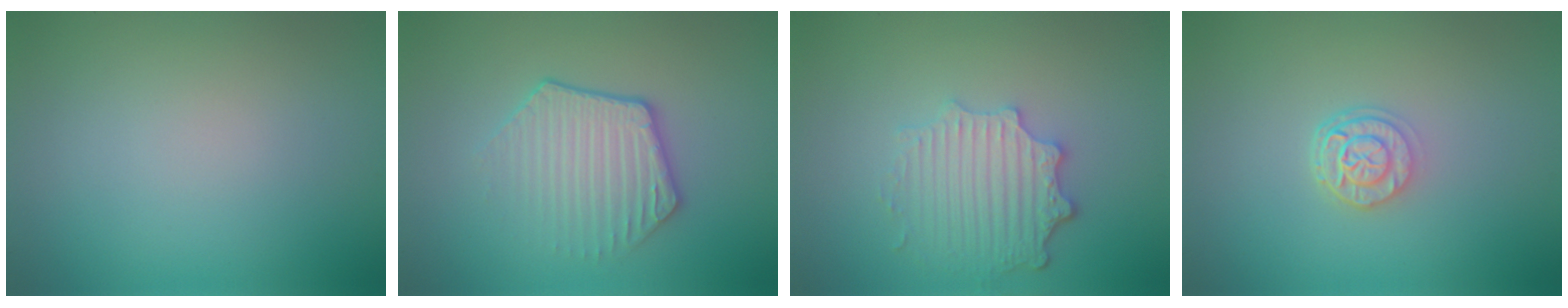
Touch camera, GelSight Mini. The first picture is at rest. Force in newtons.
{"total": 3.6, "press": 3.2, "slide": 1.6}
{"total": 4.1, "press": 3.3, "slide": 2.4}
{"total": 2.6, "press": 2.1, "slide": 1.5}